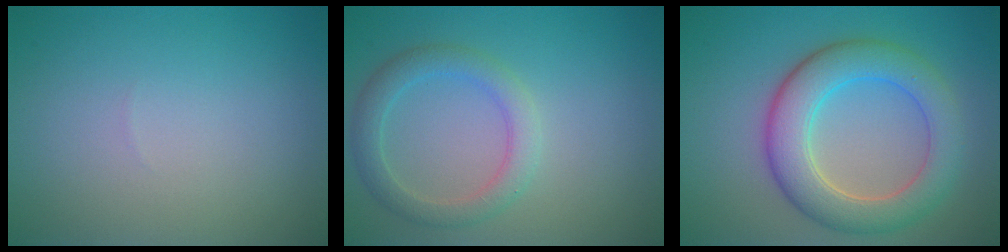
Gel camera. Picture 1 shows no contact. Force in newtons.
{"total": 3.0, "press": 3.0, "slide": 0.1}
{"total": 6.4, "press": 6.4, "slide": 0.3}